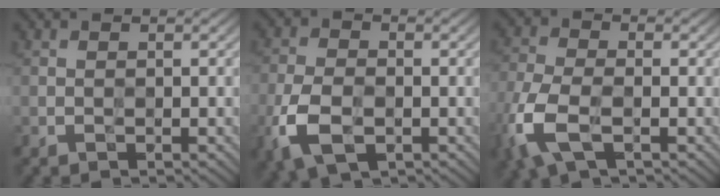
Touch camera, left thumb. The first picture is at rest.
{"total": 7.8, "force": [-3.1, 4.5, 5.6], "torque": [-0.141, -0.016, -0.066]}
{"total": 8.2, "force": [-3.6, 3.9, 6.3], "torque": [-0.172, -0.015, -0.082]}